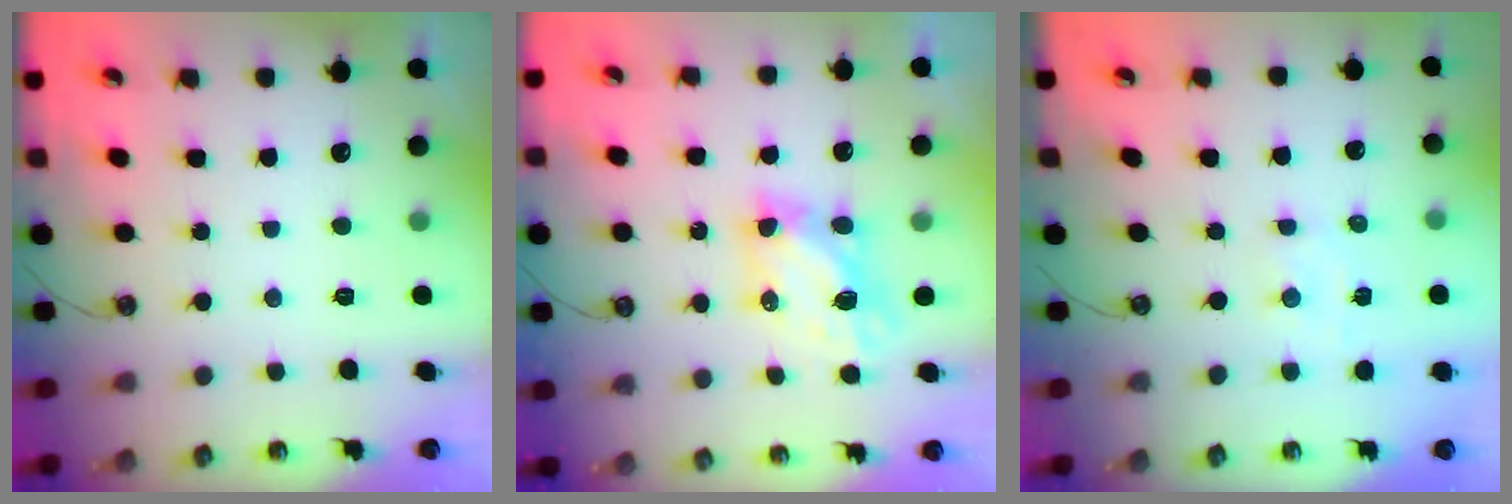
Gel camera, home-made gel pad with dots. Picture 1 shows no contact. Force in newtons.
{"total": 6.1, "press": 6.1, "slide": 0.3}
{"total": 2.0, "press": 1.9, "slide": 0.3}